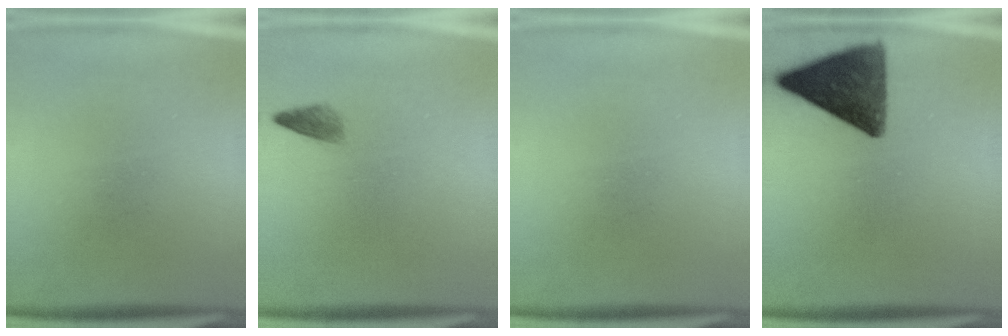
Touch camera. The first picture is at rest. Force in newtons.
{"total": 1.5}
{"total": 0.0}
{"total": 12.2}